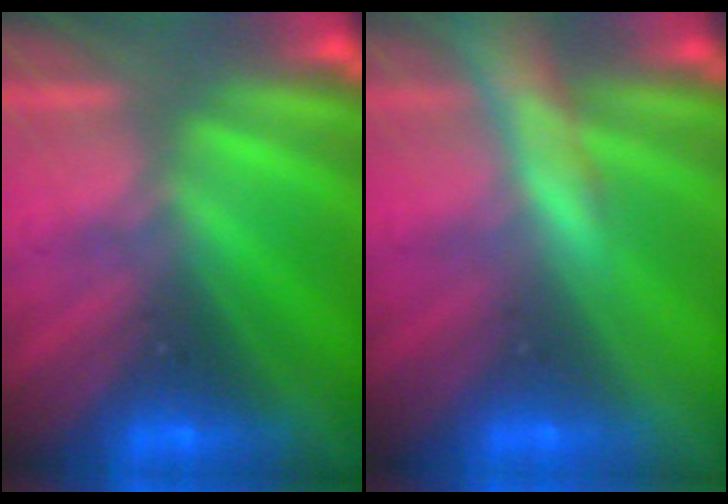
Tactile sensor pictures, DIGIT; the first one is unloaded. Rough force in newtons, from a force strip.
{"total": 5.5}